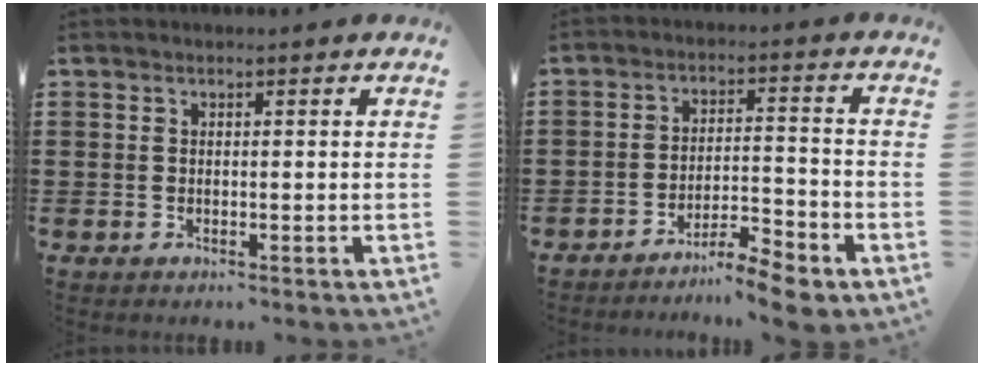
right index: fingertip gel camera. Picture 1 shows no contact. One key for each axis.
{"total": 6.2, "fx": -5.8, "fy": 0.5, "fz": 2.3, "tx": -0.036, "ty": 0.005, "tz": -0.109}